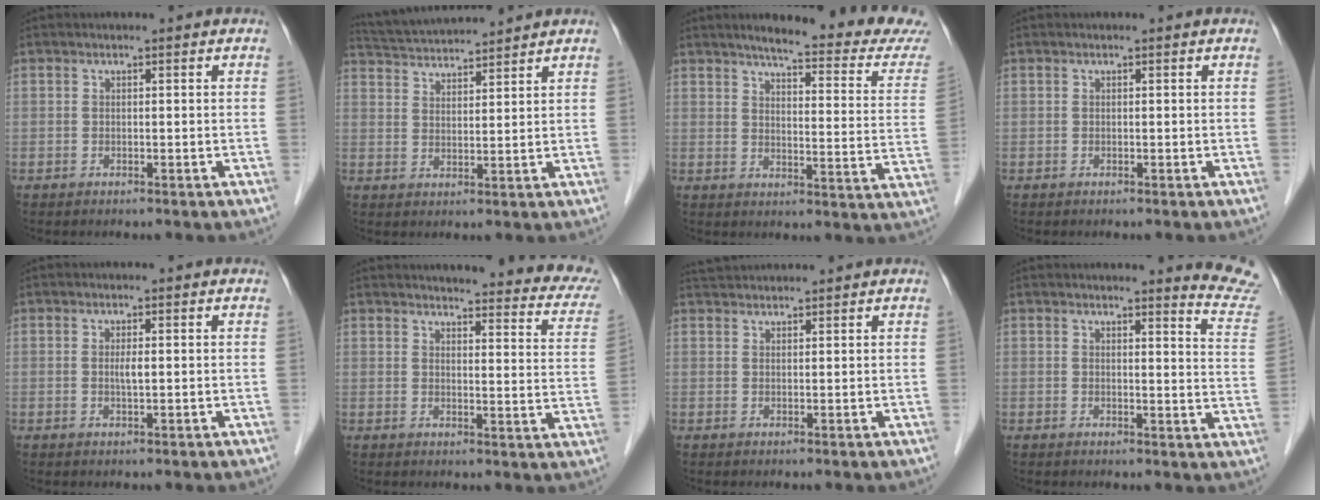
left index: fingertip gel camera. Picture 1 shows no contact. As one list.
[{"total": 9.3, "force": [9.0, -0.1, 2.3], "torque": [-0.053, 0.029, 0.152]}, {"total": 19.2, "force": [17.3, 0.8, 8.2], "torque": [-0.099, -0.062, 0.196]}, {"total": 0.0}, {"total": 1.4, "force": [0.1, 0.2, 1.4], "torque": [-0.028, 0.000, 0.002]}, {"total": 19.9, "force": [18.2, 3.3, 7.5], "torque": [-0.068, -0.054, 0.185]}, {"total": 4.3, "force": [4.2, 0.2, 0.8], "torque": [-0.016, 0.039, 0.074]}, {"total": 8.8, "force": [8.8, -0.8, 0.7], "torque": [-0.001, -0.090, 0.072]}]